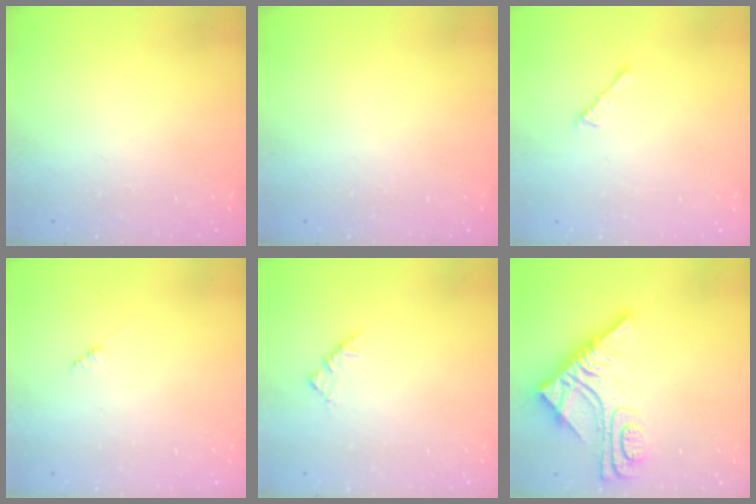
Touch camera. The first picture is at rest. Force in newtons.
{"total": 0.0}
{"total": 2.9, "press": 2.8, "slide": 0.7}
{"total": 0.9, "press": 0.8, "slide": 0.2}
{"total": 2.9, "press": 2.8, "slide": 0.7}
{"total": 12.6, "press": 12.5, "slide": 1.2}